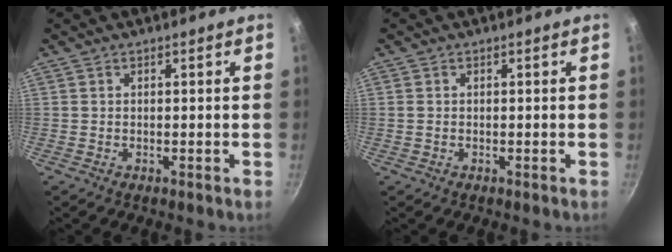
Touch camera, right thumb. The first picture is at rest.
{"total": 0.6, "force": [0.1, 0.5, 0.3], "torque": [-0.007, 0.001, 0.001]}